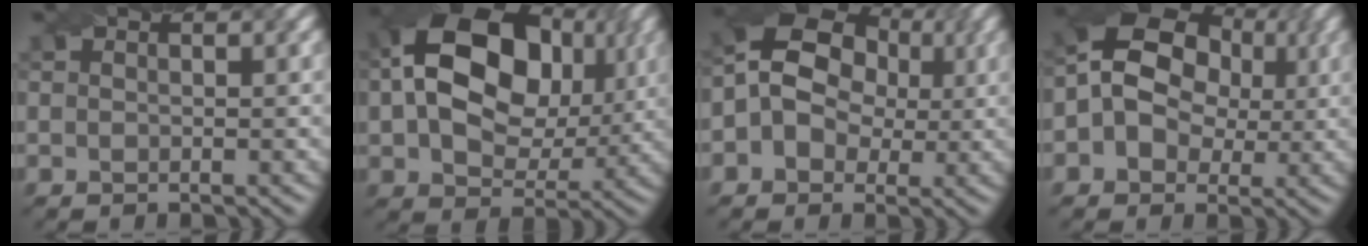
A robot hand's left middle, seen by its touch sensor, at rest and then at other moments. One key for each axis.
{"total": 17.0, "fx": 3.8, "fy": 11.9, "fz": 11.5, "tx": -0.200, "ty": 0.031, "tz": 0.075}
{"total": 9.4, "fx": 1.2, "fy": 7.6, "fz": 5.3, "tx": -0.094, "ty": 0.039, "tz": -0.005}
{"total": 10.7, "fx": 1.8, "fy": 8.6, "fz": 6.1, "tx": -0.113, "ty": 0.045, "tz": 0.004}